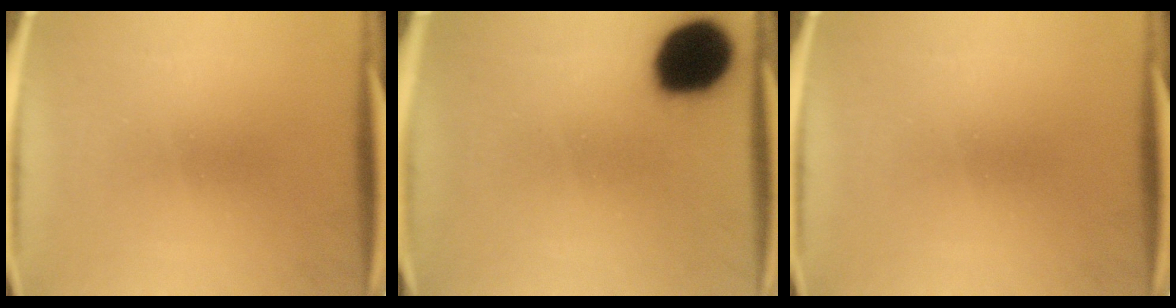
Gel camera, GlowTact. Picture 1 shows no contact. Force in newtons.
{"total": 17.1}
{"total": 0.0}